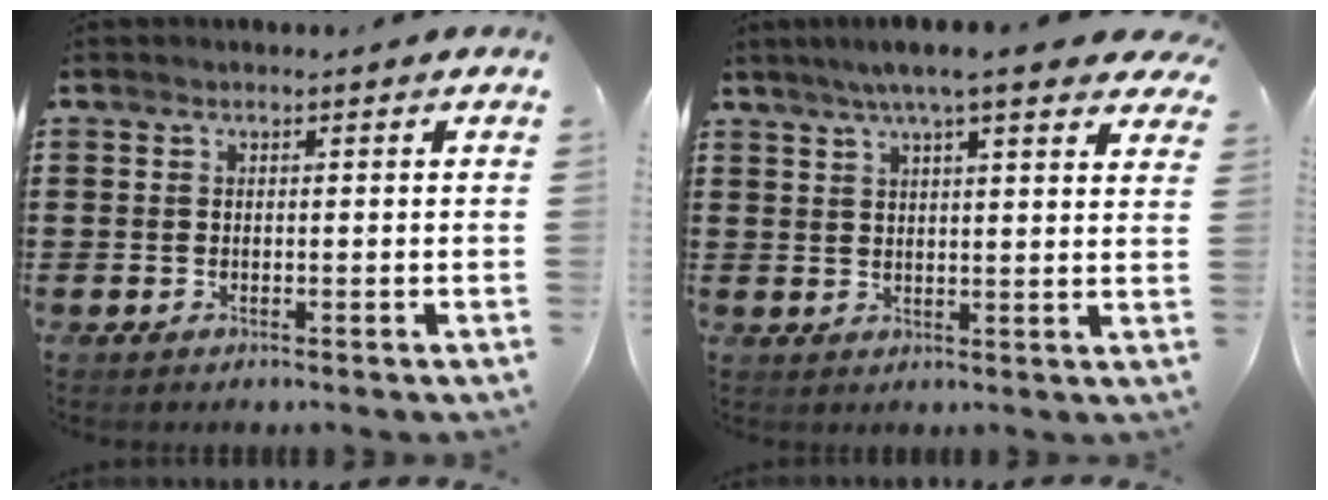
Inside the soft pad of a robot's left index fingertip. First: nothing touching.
{"total": 6.7, "force": [5.3, 0.6, 4.1], "torque": [-0.085, -0.007, 0.091]}